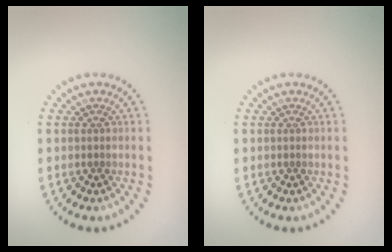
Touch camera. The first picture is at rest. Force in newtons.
{"total": 0.0}